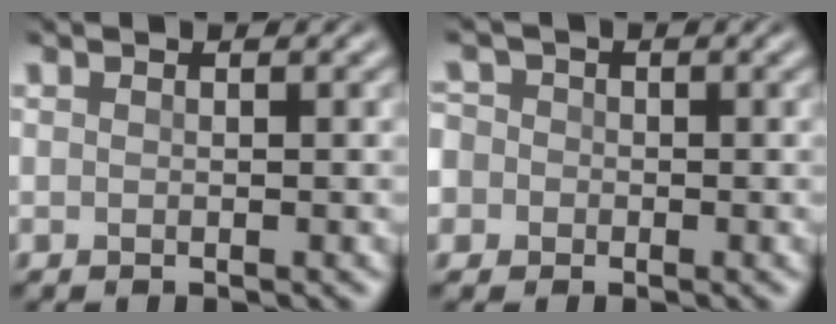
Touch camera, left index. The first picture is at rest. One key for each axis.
{"total": 4.2, "fx": -0.9, "fy": 3.9, "fz": 1.3, "tx": -0.022, "ty": 0.016, "tz": -0.048}